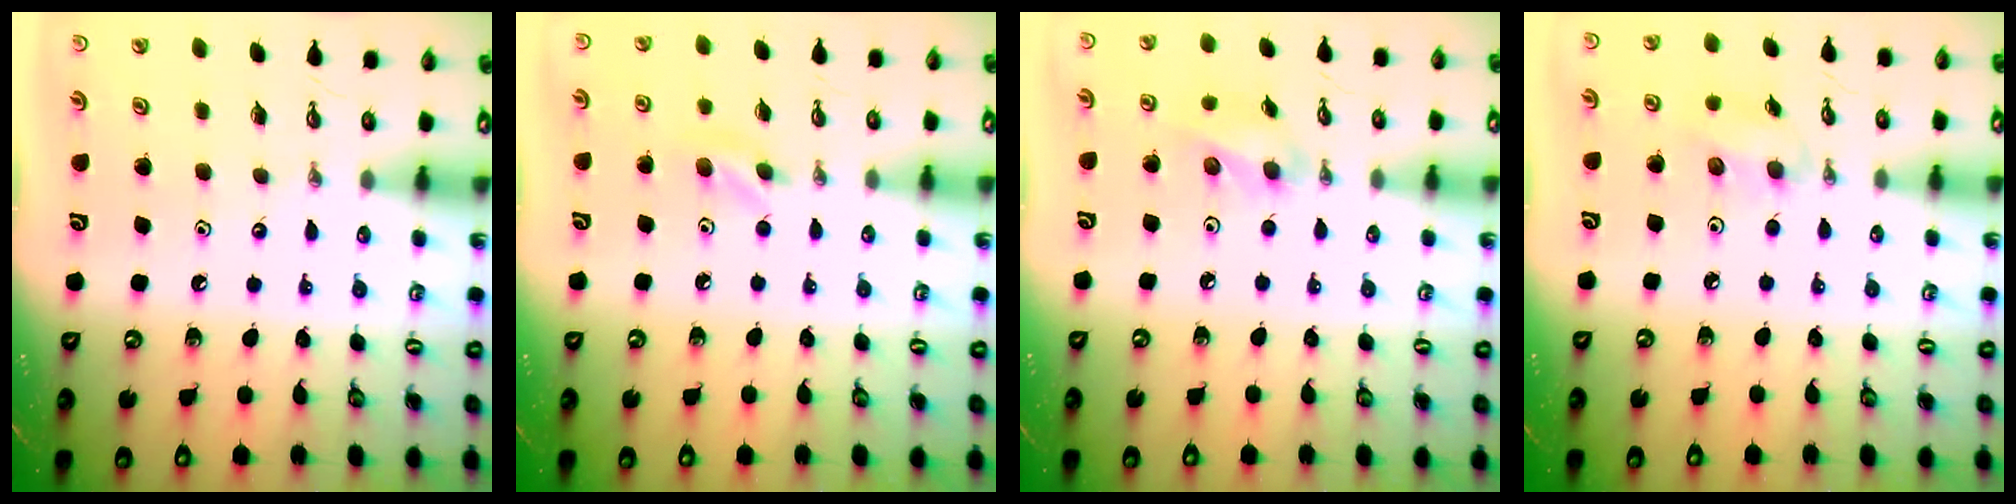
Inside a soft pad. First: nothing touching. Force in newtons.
{"total": 5.7, "press": 5.4, "slide": 1.7}
{"total": 9.5, "press": 9.1, "slide": 2.6}
{"total": 7.2, "press": 7.1, "slide": 0.6}